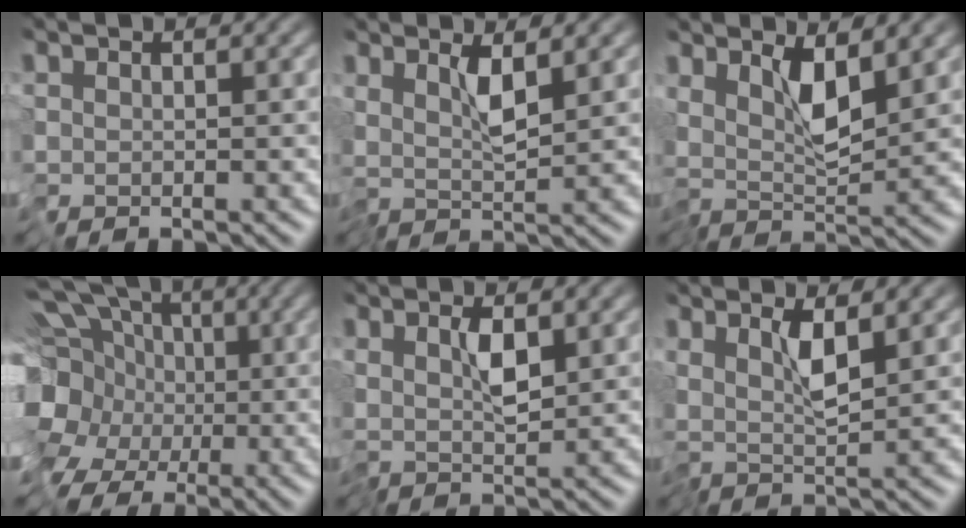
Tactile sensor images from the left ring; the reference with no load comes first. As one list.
[{"total": 2.3, "force": [0.9, -0.5, 2.1], "torque": [-0.038, -0.007, 0.018]}, {"total": 3.8, "force": [1.5, 0.4, 3.4], "torque": [-0.059, -0.013, 0.030]}, {"total": 14.0, "force": [-3.3, 11.3, 7.5], "torque": [-0.153, -0.002, -0.073]}, {"total": 1.9, "force": [0.4, 0.0, 1.9], "torque": [-0.033, -0.006, 0.012]}, {"total": 2.4, "force": [0.9, -0.5, 2.2], "torque": [-0.040, -0.008, 0.017]}]